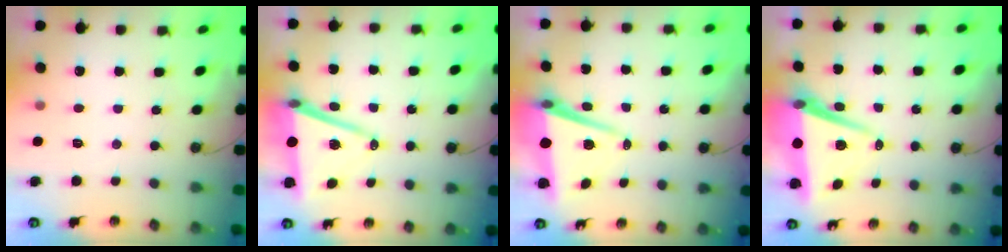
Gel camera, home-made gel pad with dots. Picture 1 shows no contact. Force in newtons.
{"total": 11.2, "press": 10.4, "slide": 4.0}
{"total": 8.9, "press": 8.3, "slide": 3.3}
{"total": 8.9, "press": 7.7, "slide": 4.4}